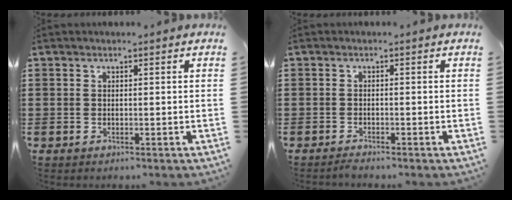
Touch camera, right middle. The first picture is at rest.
{"total": 0.9, "force": [-0.8, 0.0, 0.2], "torque": [-0.007, -0.002, -0.016]}